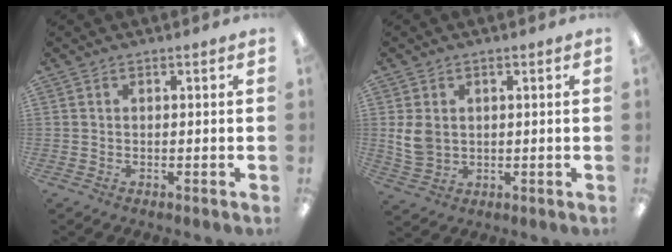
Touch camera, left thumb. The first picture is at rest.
{"total": 5.9, "force": [1.0, 4.6, 3.6], "torque": [-0.075, 0.003, 0.020]}